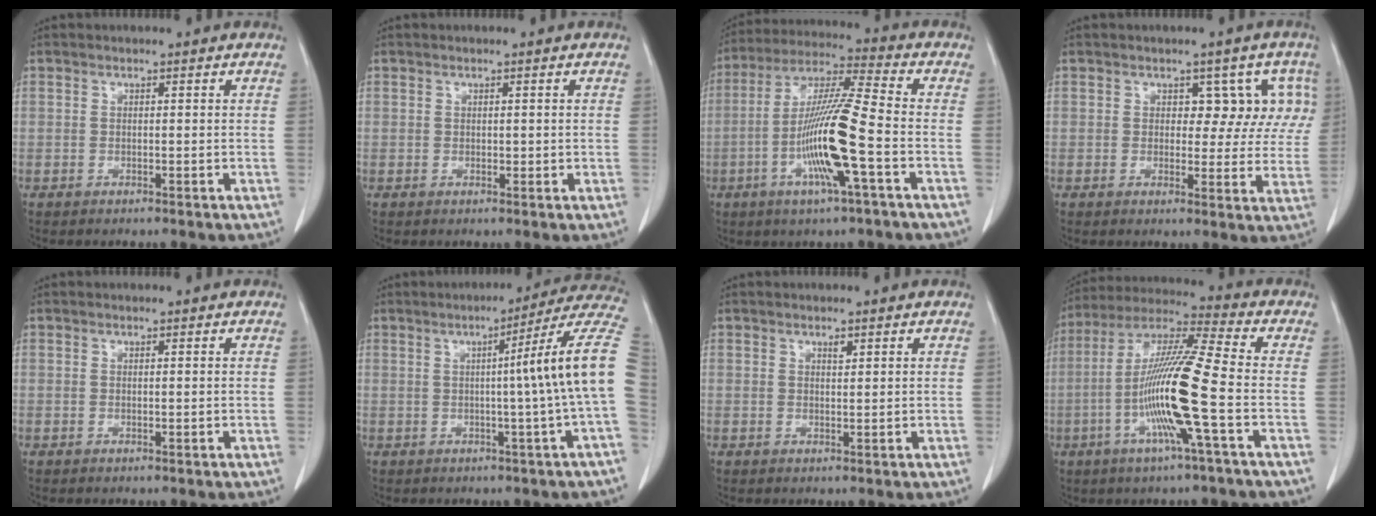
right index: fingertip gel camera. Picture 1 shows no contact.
{"total": 0.8, "force": [0.1, 0.5, 0.6], "torque": [-0.007, -0.001, 0.003]}
{"total": 14.0, "force": [-4.0, -0.1, 13.5], "torque": [-0.266, -0.005, -0.082]}
{"total": 6.3, "force": [2.2, 4.0, 4.4], "torque": [-0.021, 0.019, 0.022]}
{"total": 0.0}
{"total": 12.6, "force": [0.5, -2.5, 12.3], "torque": [-0.143, 0.014, -0.003]}
{"total": 1.0, "force": [0.7, 0.2, 0.6], "torque": [-0.012, -0.006, 0.012]}
{"total": 15.2, "force": [-3.8, -0.8, 14.7], "torque": [-0.291, -0.006, -0.085]}